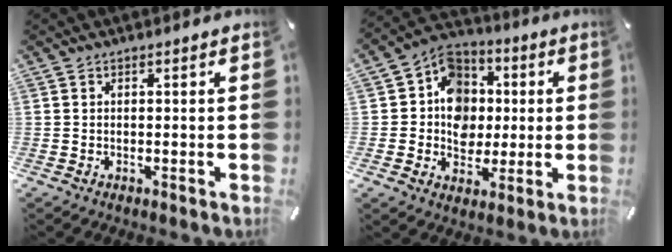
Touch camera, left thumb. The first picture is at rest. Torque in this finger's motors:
{"motor_torque": [0.19, 0.21, 0.07, -0.09, 0.01]}